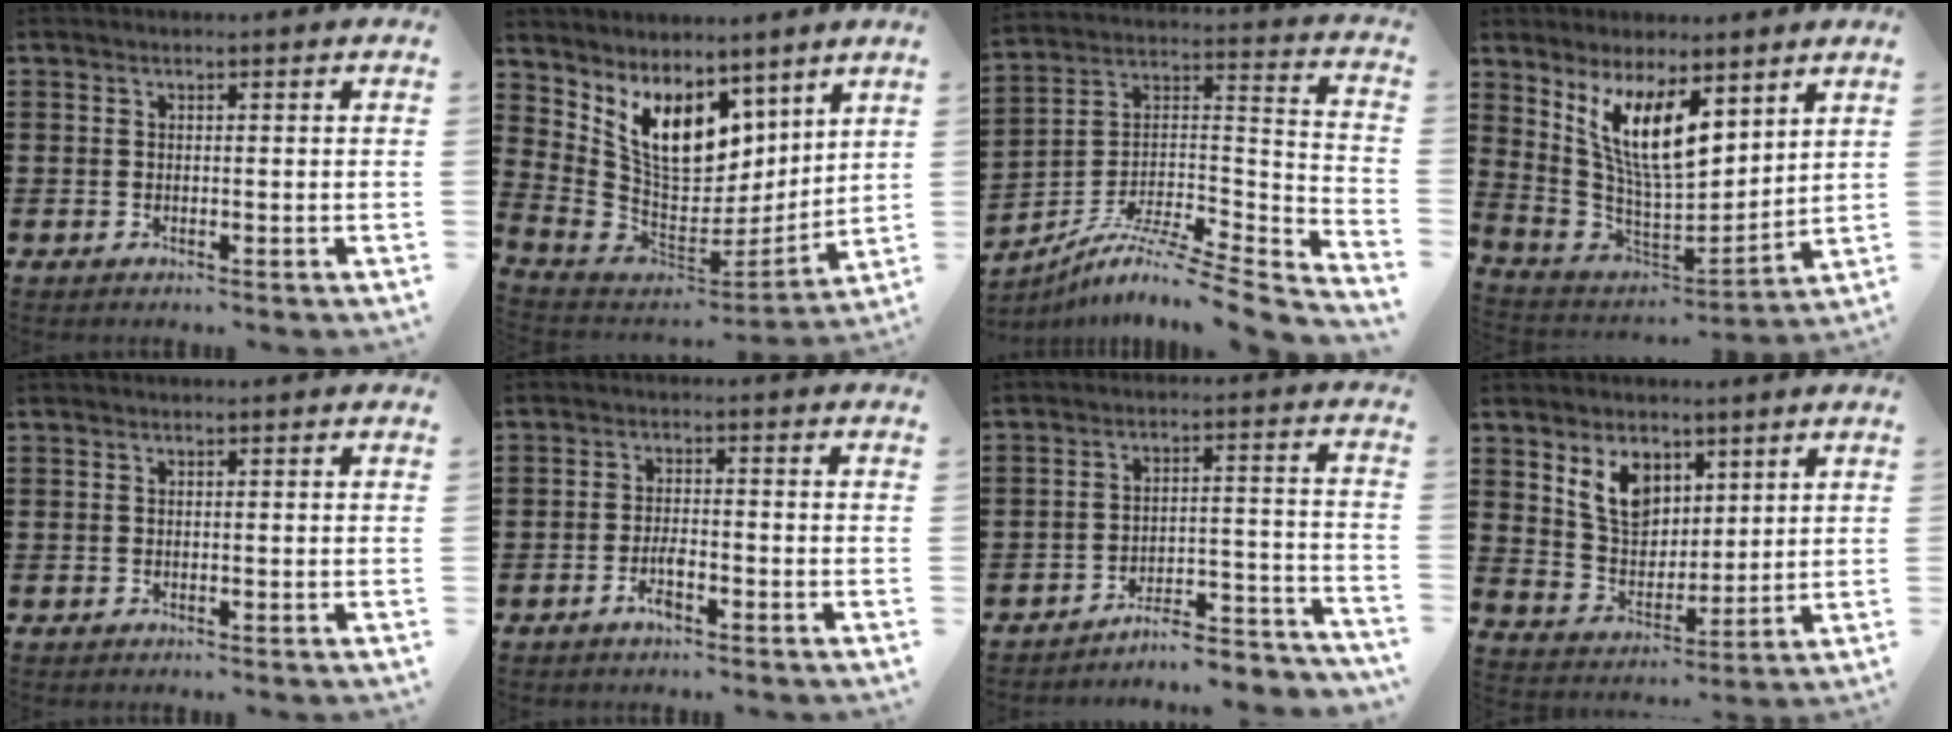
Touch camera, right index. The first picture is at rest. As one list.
[{"total": 11.6, "force": [6.0, 7.1, 7.0], "torque": [-0.149, -0.034, 0.123]}, {"total": 8.0, "force": [-6.5, 0.7, 4.6], "torque": [-0.089, -0.006, -0.136]}, {"total": 11.7, "force": [6.1, 4.2, 9.1], "torque": [-0.193, -0.019, 0.114]}, {"total": 0.0}, {"total": 3.7, "force": [-2.0, 1.3, 2.9], "torque": [-0.063, 0.001, -0.039]}, {"total": 5.8, "force": [-5.5, 0.6, 1.7], "torque": [-0.028, 0.005, -0.109]}, {"total": 7.7, "force": [4.2, 5.2, 3.9], "torque": [-0.091, 0.006, 0.078]}]